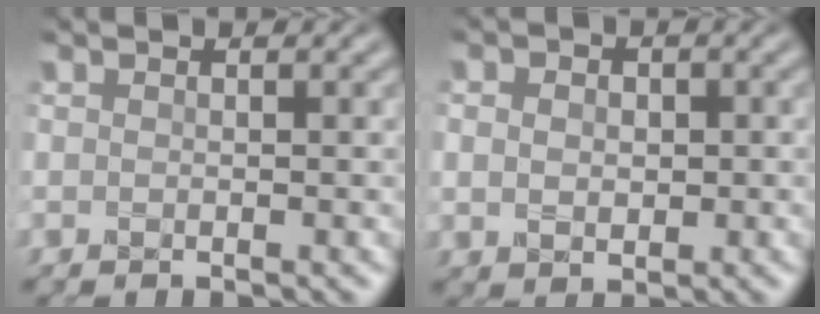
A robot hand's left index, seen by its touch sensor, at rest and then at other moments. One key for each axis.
{"total": 2.4, "fx": 0.4, "fy": 1.9, "fz": 1.4, "tx": -0.019, "ty": 0.007, "tz": 0.002}